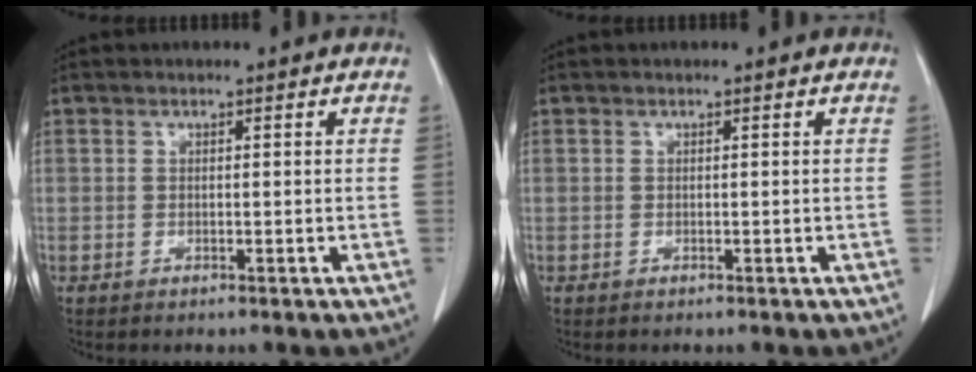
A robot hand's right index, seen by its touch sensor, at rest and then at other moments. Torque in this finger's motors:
{"motor_torque": [0.00, 0.00, 0.00, 0.00]}